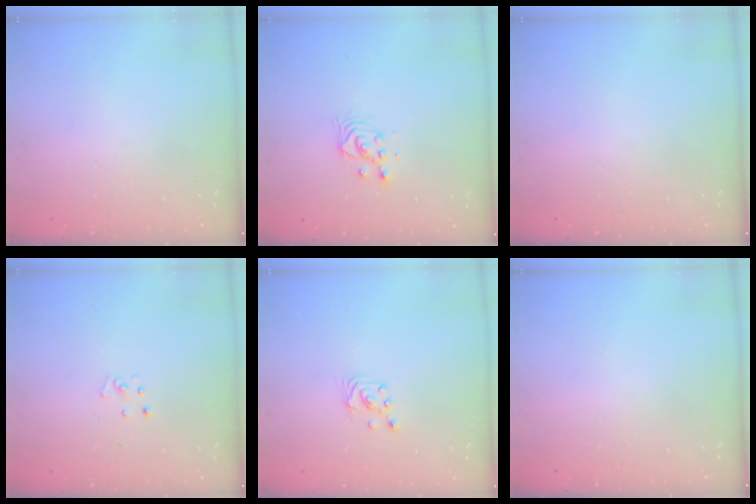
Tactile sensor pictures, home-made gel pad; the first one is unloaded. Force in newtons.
{"total": 3.8, "press": 3.8, "slide": 0.2}
{"total": 0.0}
{"total": 2.6, "press": 2.6, "slide": 0.2}
{"total": 1.6, "press": 1.6, "slide": 0.0}
{"total": 0.0}